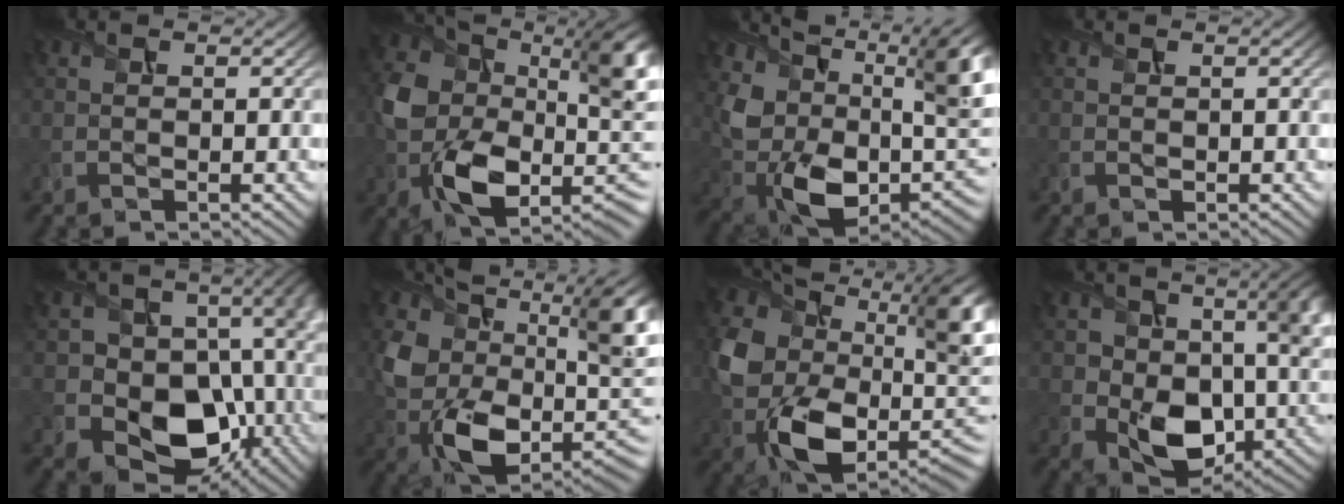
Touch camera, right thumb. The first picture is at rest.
{"total": 15.3, "force": [-1.4, 9.4, 12.0], "torque": [-0.227, -0.036, -0.019]}
{"total": 16.7, "force": [4.4, 11.3, 11.4], "torque": [-0.213, -0.022, 0.093]}
{"total": 0.7, "force": [0.3, 0.3, 0.5], "torque": [-0.011, 0.000, 0.007]}
{"total": 13.0, "force": [-2.2, 10.3, 7.7], "torque": [-0.096, -0.026, -0.055]}
{"total": 16.6, "force": [2.6, 10.5, 12.6], "torque": [-0.239, -0.032, 0.053]}
{"total": 16.6, "force": [1.3, 10.9, 12.4], "torque": [-0.244, -0.041, 0.034]}
{"total": 11.1, "force": [0.5, 7.8, 7.9], "torque": [-0.131, -0.040, 0.022]}